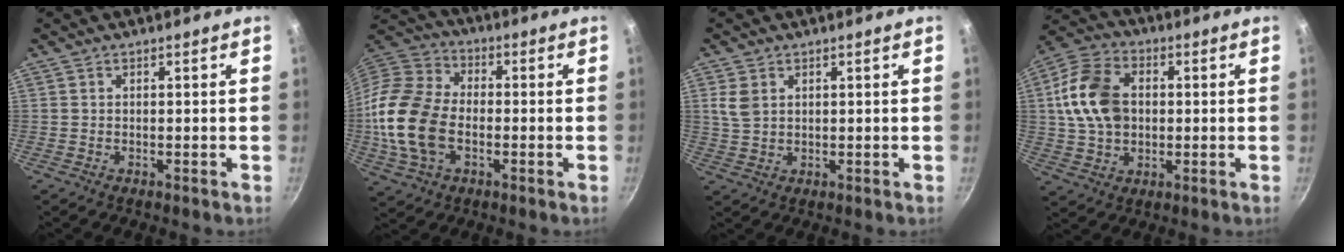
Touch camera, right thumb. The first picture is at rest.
{"total": 18.3, "force": [-2.9, 12.2, 13.3], "torque": [-0.261, 0.026, -0.065]}
{"total": 4.1, "force": [1.6, 2.9, 2.5], "torque": [-0.046, -0.001, 0.035]}
{"total": 14.3, "force": [1.5, 10.3, 9.7], "torque": [-0.163, 0.014, 0.019]}